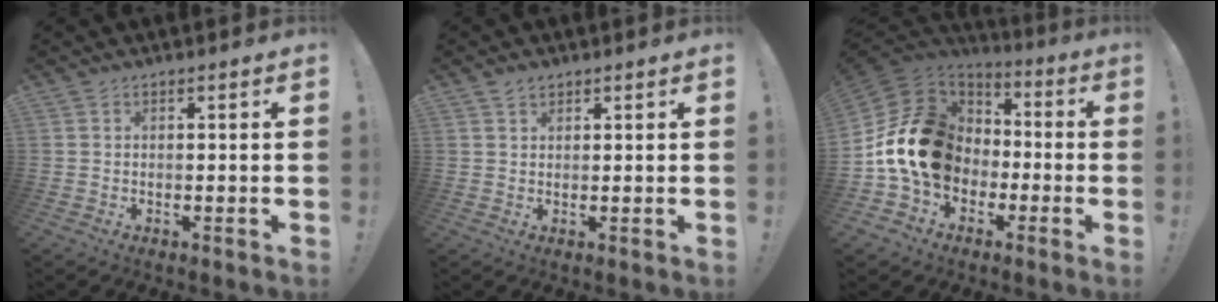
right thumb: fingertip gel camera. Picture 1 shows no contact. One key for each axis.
{"total": 1.8, "fx": 1.4, "fy": 1.0, "fz": 0.5, "tx": -0.002, "ty": -0.004, "tz": 0.025}
{"total": 20.6, "fx": -1.7, "fy": 16.1, "fz": 12.7, "tx": -0.205, "ty": 0.025, "tz": -0.009}